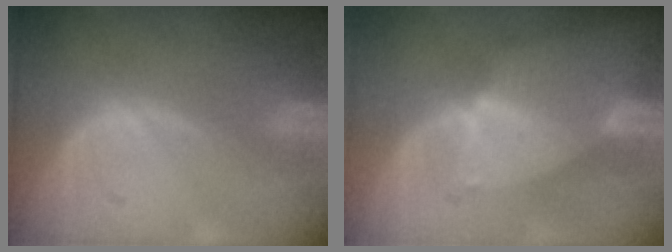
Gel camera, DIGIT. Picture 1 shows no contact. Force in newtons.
{"total": 6.4, "press": 6.2, "slide": 1.8}